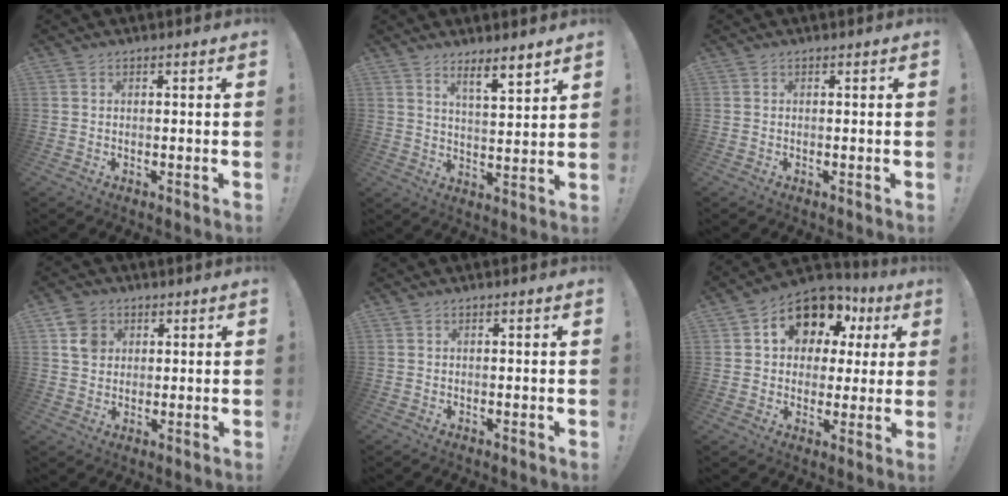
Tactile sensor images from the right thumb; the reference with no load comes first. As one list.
[{"total": 7.2, "force": [5.6, 0.6, 4.4], "torque": [-0.060, -0.047, 0.092]}, {"total": 0.0}, {"total": 7.0, "force": [2.8, 5.8, 2.8], "torque": [-0.037, -0.004, 0.056]}, {"total": 0.0}, {"total": 13.5, "force": [6.4, 9.5, 7.1], "torque": [-0.109, -0.036, 0.116]}]